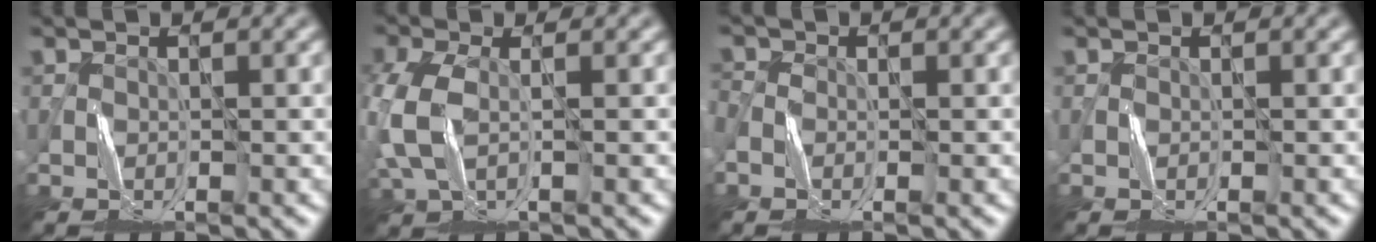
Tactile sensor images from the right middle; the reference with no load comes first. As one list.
[{"total": 4.5, "force": [-0.5, 2.5, 3.6], "torque": [-0.113, 0.001, -0.010]}, {"total": 1.3, "force": [-0.6, 1.1, 0.5], "torque": [-0.010, -0.001, -0.009]}, {"total": 0.0}]